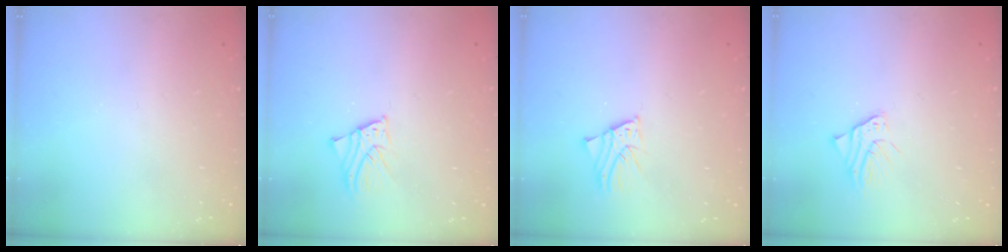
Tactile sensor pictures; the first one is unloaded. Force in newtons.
{"total": 2.3, "press": 2.3, "slide": 0.1}
{"total": 2.3, "press": 2.3, "slide": 0.2}
{"total": 1.6, "press": 1.6, "slide": 0.2}